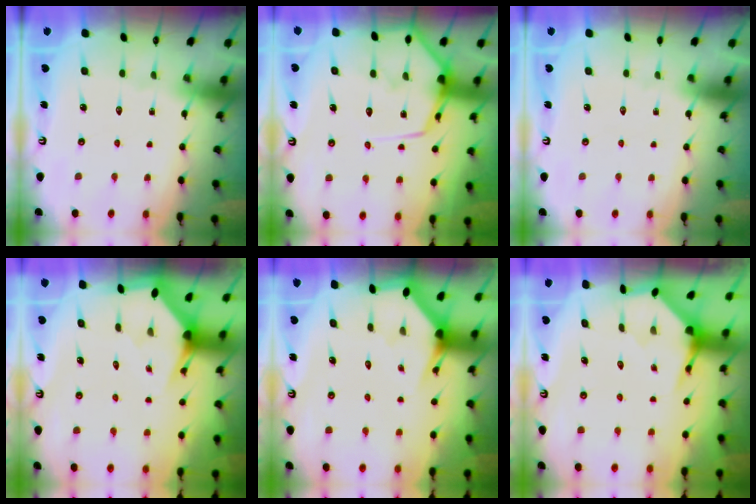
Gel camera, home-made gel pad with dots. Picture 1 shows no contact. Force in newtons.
{"total": 11.4, "press": 11.4, "slide": 1.0}
{"total": 0.0}
{"total": 4.3, "press": 4.3, "slide": 0.2}
{"total": 2.7, "press": 2.7, "slide": 0.1}
{"total": 3.9, "press": 3.9, "slide": 0.4}